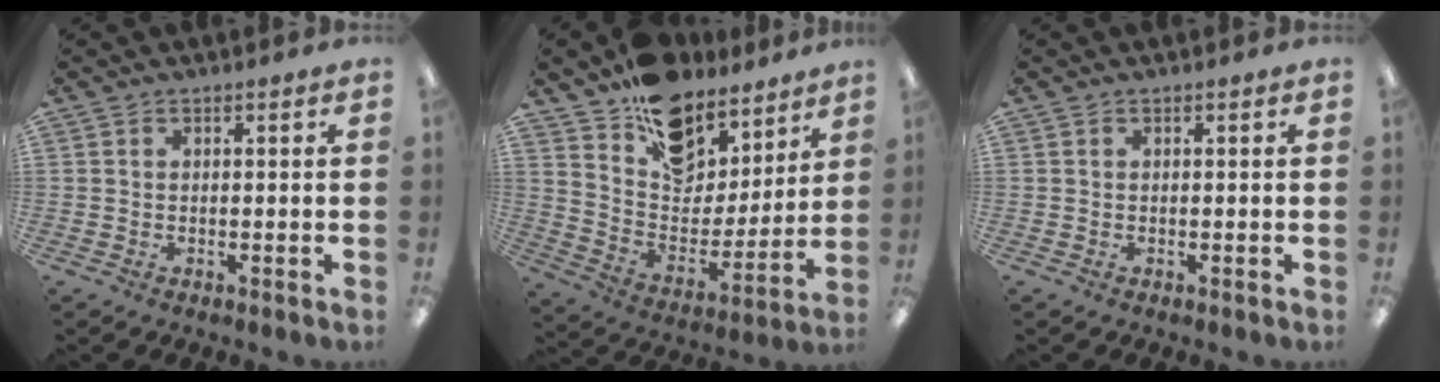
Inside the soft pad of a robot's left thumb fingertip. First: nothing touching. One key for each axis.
{"total": 14.4, "fx": 10.4, "fy": 8.8, "fz": 5.0, "tx": -0.081, "ty": -0.083, "tz": 0.189}
{"total": 0.0}